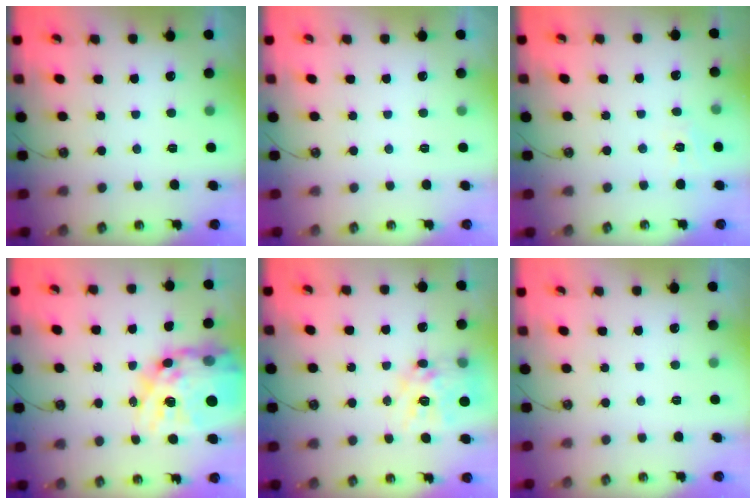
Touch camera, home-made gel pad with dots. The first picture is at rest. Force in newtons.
{"total": 0.0}
{"total": 3.0, "press": 3.0, "slide": 0.1}
{"total": 26.7, "press": 26.6, "slide": 2.6}
{"total": 15.2, "press": 15.2, "slide": 1.3}
{"total": 0.0}